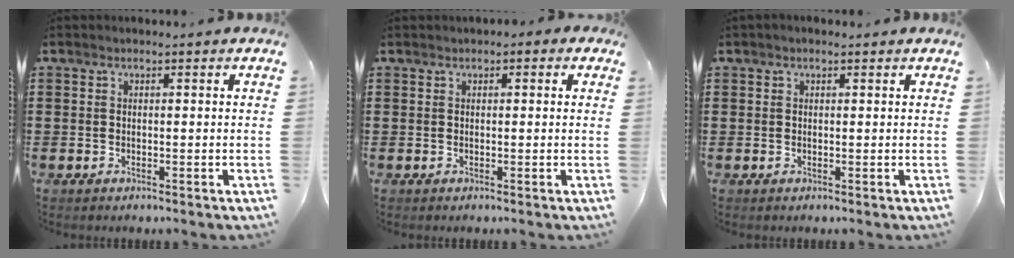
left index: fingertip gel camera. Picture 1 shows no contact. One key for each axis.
{"total": 0.8, "fx": 0.3, "fy": 0.6, "fz": 0.5, "tx": -0.011, "ty": 0.007, "tz": 0.004}
{"total": 0.6, "fx": 0.4, "fy": 0.2, "fz": 0.5, "tx": -0.009, "ty": 0.003, "tz": 0.008}